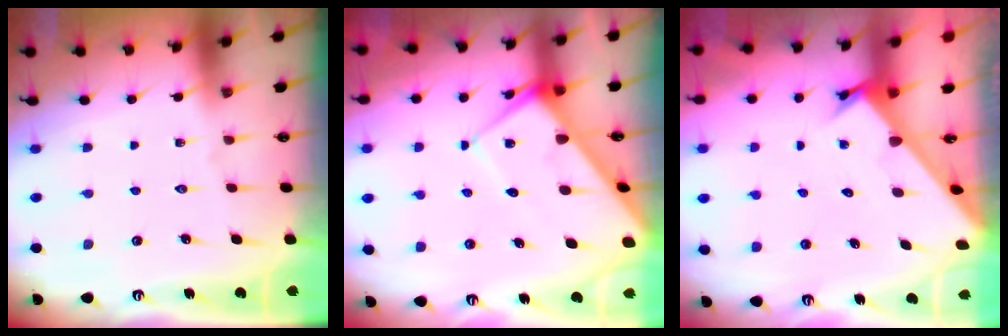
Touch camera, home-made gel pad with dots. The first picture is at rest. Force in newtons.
{"total": 9.4, "press": 9.3, "slide": 1.0}
{"total": 2.2, "press": 2.2, "slide": 0.2}